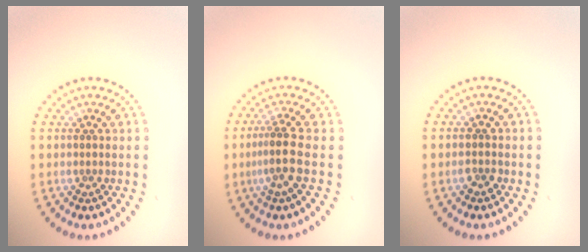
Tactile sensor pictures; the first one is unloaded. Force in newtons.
{"total": 2.8, "press": 2.0, "slide": 2.0}
{"total": 1.3, "press": 1.3, "slide": 0.1}